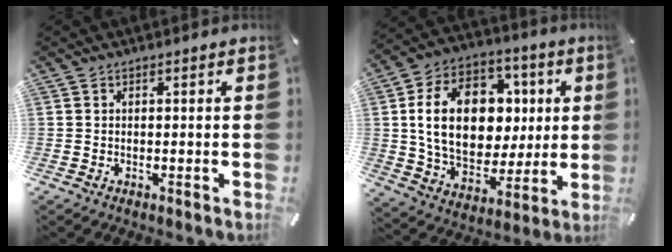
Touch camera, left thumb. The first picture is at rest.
{"total": 21.3, "force": [3.2, 15.6, 14.1], "torque": [-0.262, 0.003, 0.061]}